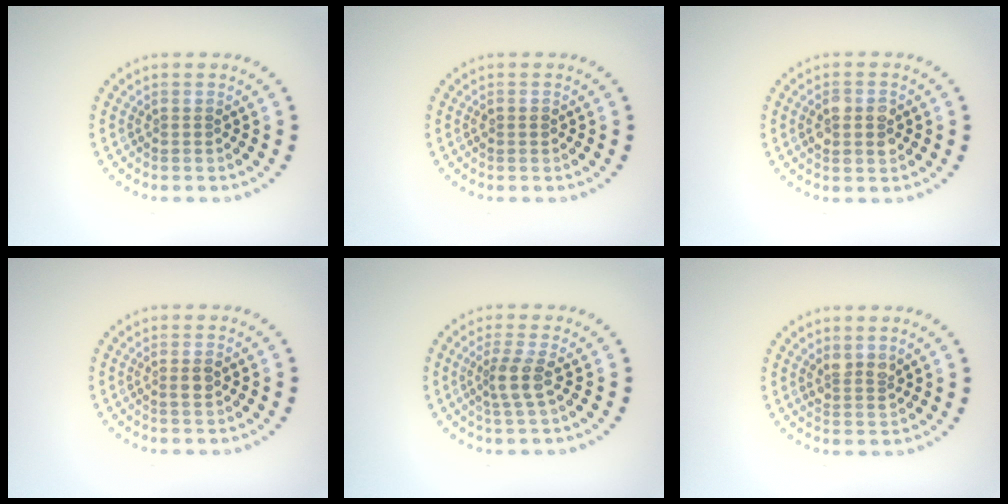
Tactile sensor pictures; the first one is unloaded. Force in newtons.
{"total": 0.9, "press": 0.9, "slide": 0.1}
{"total": 2.9, "press": 2.9, "slide": 0.3}
{"total": 1.1, "press": 1.0, "slide": 0.4}
{"total": 2.4, "press": 1.9, "slide": 1.5}
{"total": 1.8, "press": 1.5, "slide": 1.0}